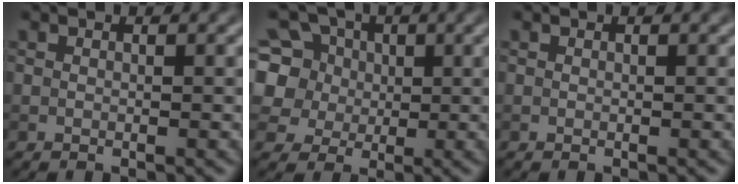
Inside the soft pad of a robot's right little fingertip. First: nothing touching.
{"total": 9.3, "force": [2.8, 7.9, 4.0], "torque": [-0.097, 0.030, 0.036]}
{"total": 0.0}